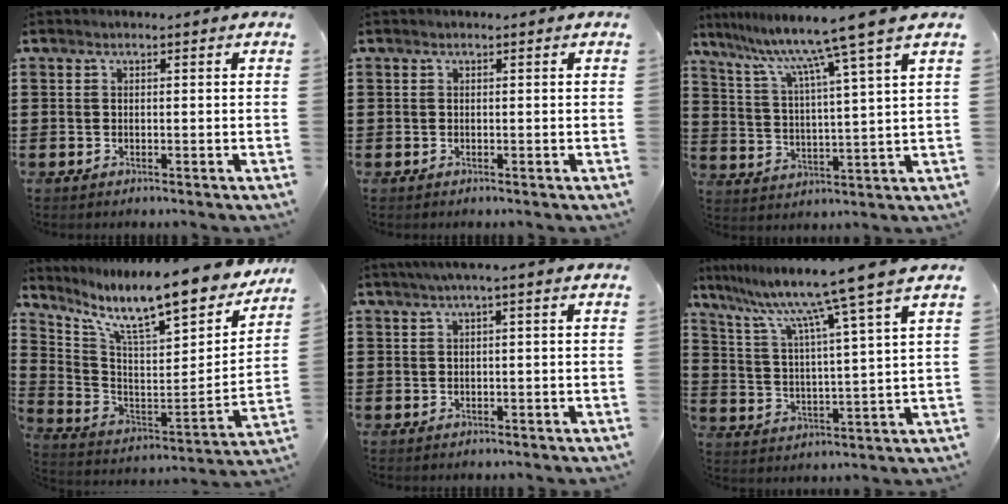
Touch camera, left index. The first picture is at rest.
{"total": 0.0}
{"total": 9.9, "force": [7.7, -1.6, 6.0], "torque": [-0.148, -0.045, 0.116]}
{"total": 11.4, "force": [9.4, 1.2, 6.3], "torque": [-0.144, -0.078, 0.153]}
{"total": 1.5, "force": [-0.1, 0.0, 1.5], "torque": [-0.024, -0.003, -0.003]}
{"total": 10.8, "force": [8.8, -1.5, 6.2], "torque": [-0.156, -0.051, 0.135]}